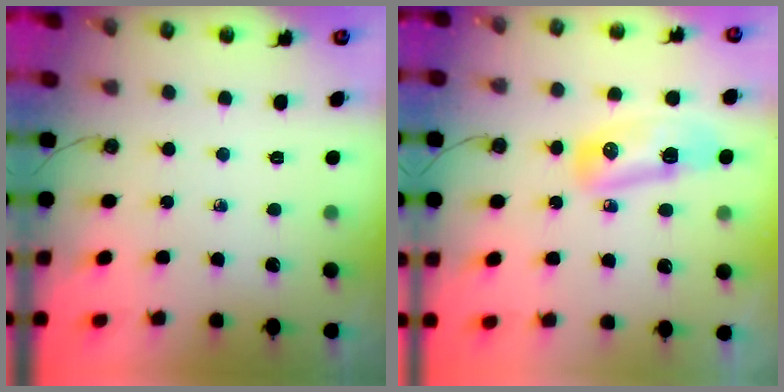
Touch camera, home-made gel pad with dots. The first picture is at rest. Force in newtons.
{"total": 20.0, "press": 14.4, "slide": 13.8}